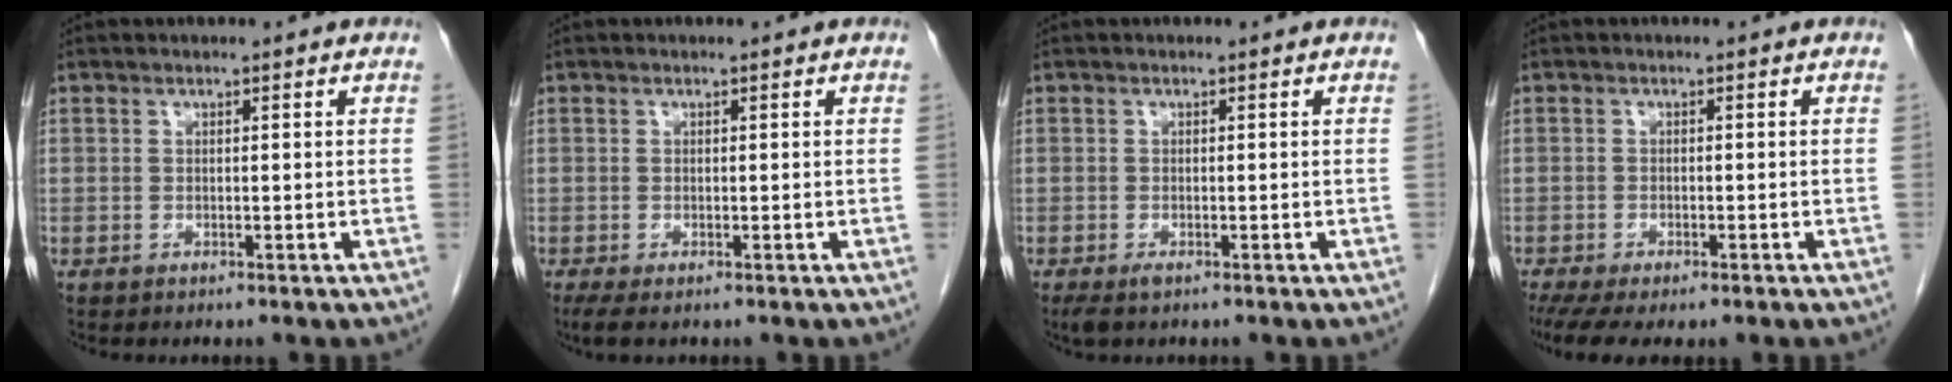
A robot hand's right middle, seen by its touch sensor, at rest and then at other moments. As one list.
[{"total": 2.0, "force": [-1.3, 0.5, 1.5], "torque": [-0.026, -0.008, -0.021]}, {"total": 1.9, "force": [-1.2, 0.6, 1.4], "torque": [-0.029, -0.006, -0.017]}, {"total": 7.9, "force": [-5.8, 2.2, 4.9], "torque": [-0.081, -0.013, -0.090]}]